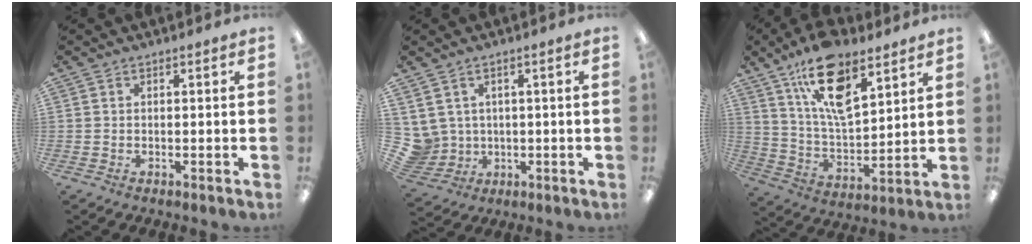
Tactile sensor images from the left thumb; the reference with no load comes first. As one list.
[{"total": 5.5, "force": [1.6, 5.2, 0.9], "torque": [-0.058, -0.007, 0.034]}, {"total": 17.1, "force": [10.9, 7.3, 11.0], "torque": [-0.194, -0.042, 0.191]}]